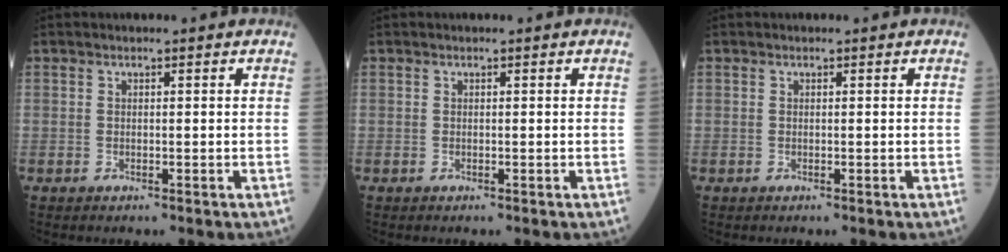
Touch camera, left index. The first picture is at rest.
{"total": 0.0}
{"total": 0.0}